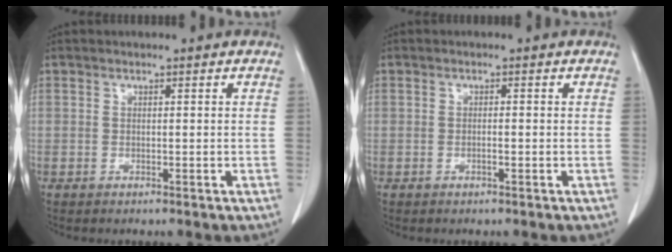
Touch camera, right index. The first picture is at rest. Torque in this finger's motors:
{"motor_torque": [-0.06, 0.07, -0.08, -0.01]}